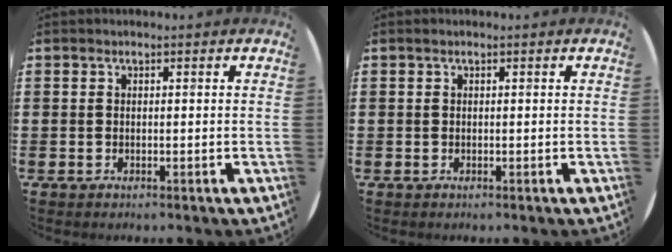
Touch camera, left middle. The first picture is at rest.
{"total": 0.0}